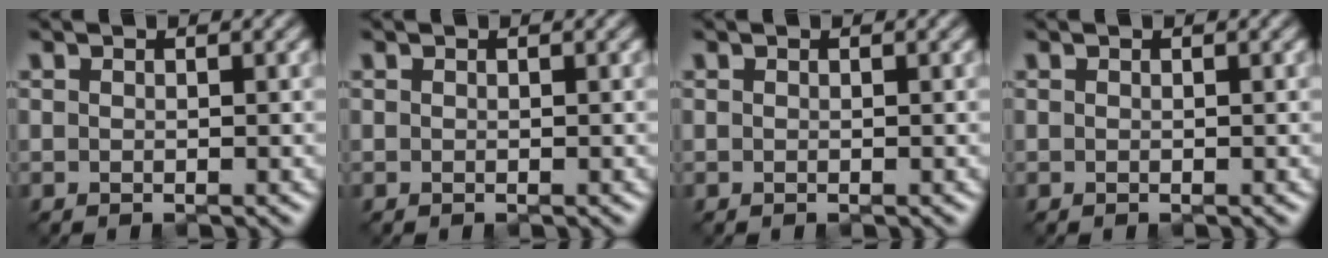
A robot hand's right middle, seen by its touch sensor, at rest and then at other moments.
{"total": 0.0}
{"total": 0.0}
{"total": 0.0}